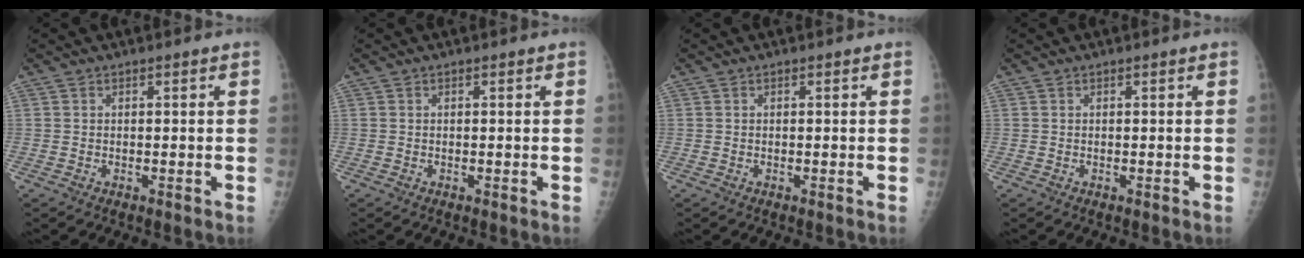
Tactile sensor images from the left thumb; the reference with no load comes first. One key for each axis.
{"total": 0.0}
{"total": 0.0}
{"total": 0.0}